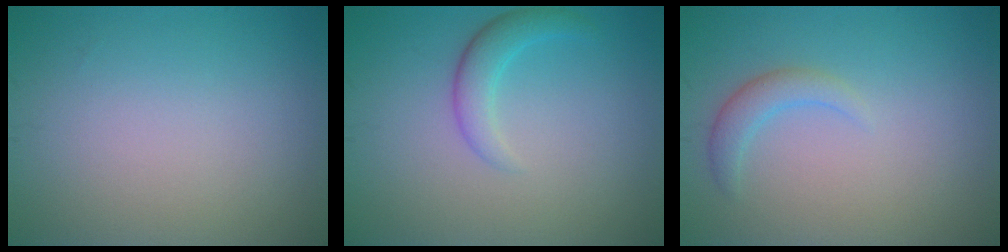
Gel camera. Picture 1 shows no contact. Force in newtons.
{"total": 2.4, "press": 2.4, "slide": 0.1}
{"total": 1.9, "press": 1.9, "slide": 0.1}